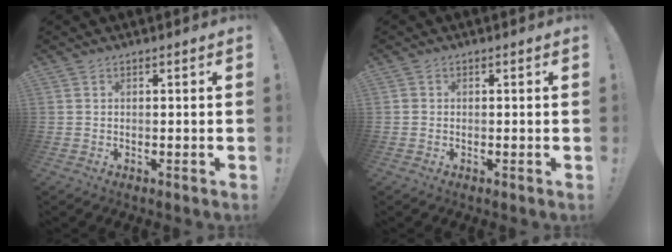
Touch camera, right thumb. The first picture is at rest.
{"total": 0.7, "force": [-0.2, 0.7, 0.2], "torque": [-0.004, 0.003, -0.003]}